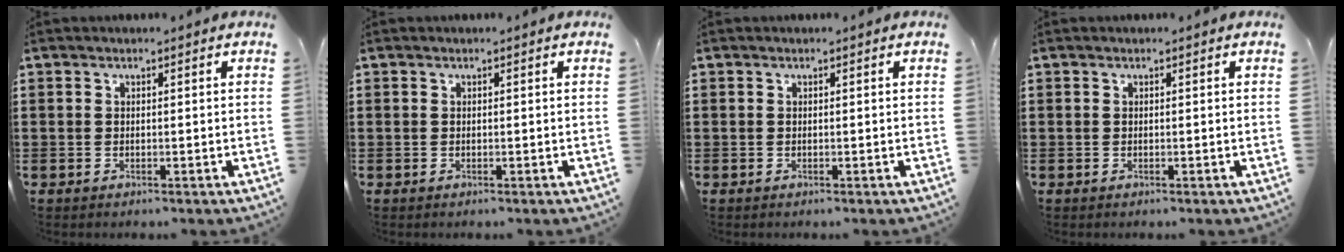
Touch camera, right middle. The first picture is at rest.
{"total": 0.0}
{"total": 0.0}
{"total": 0.0}